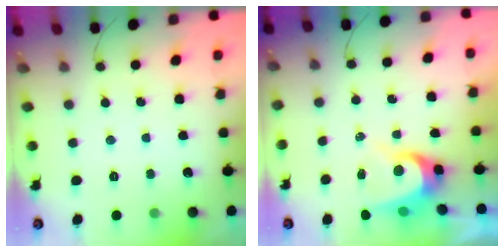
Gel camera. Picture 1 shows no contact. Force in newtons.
{"total": 7.5, "press": 7.5, "slide": 0.5}